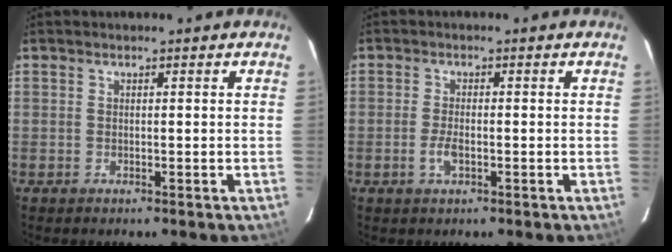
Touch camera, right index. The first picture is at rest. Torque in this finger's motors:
{"motor_torque": [0.41, -0.10, 0.04, 0.02]}